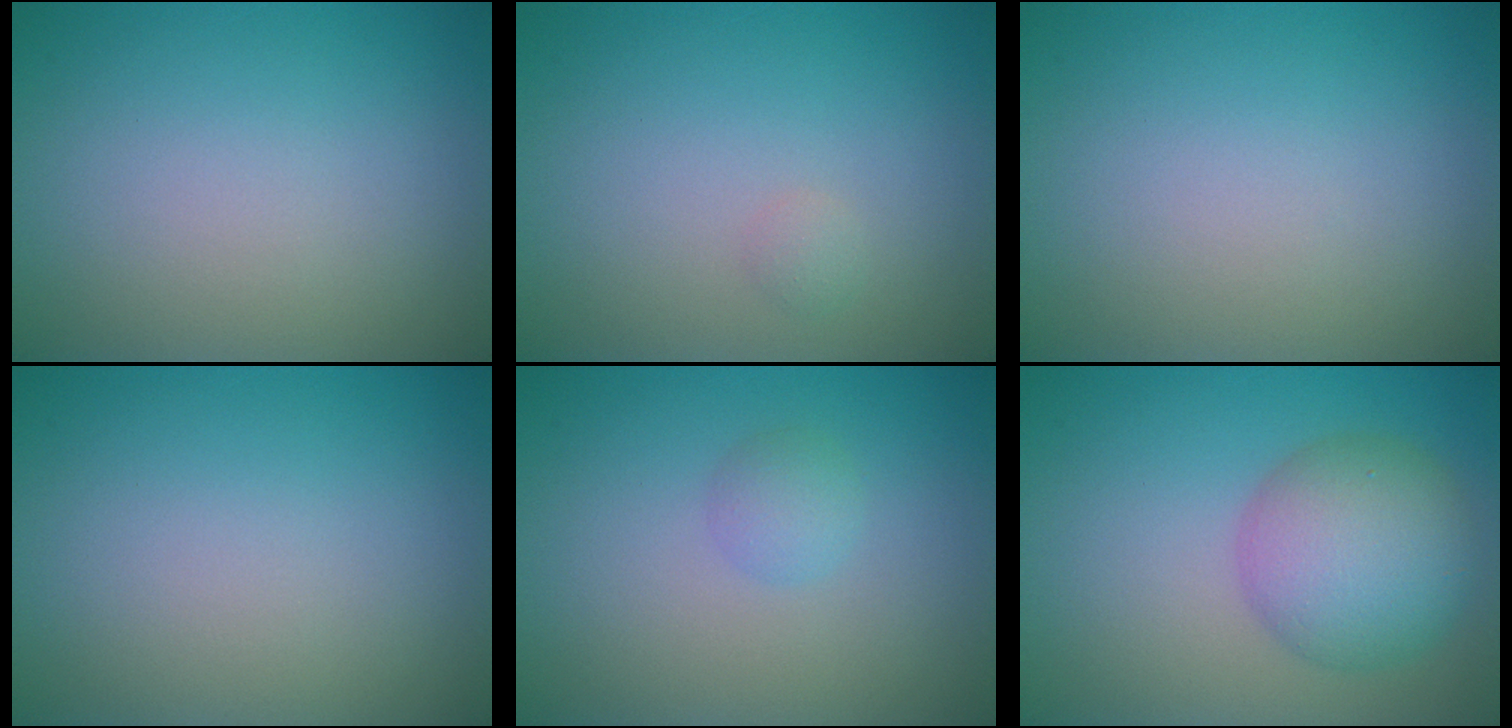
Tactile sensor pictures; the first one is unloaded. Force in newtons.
{"total": 0.6, "press": 0.6, "slide": 0.0}
{"total": 0.0}
{"total": 0.0}
{"total": 1.3, "press": 1.3, "slide": 0.1}
{"total": 6.3, "press": 6.3, "slide": 0.2}